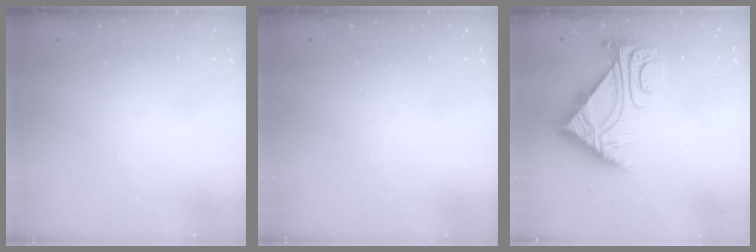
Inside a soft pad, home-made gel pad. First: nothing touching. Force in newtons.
{"total": 0.0}
{"total": 8.0, "press": 7.9, "slide": 1.2}